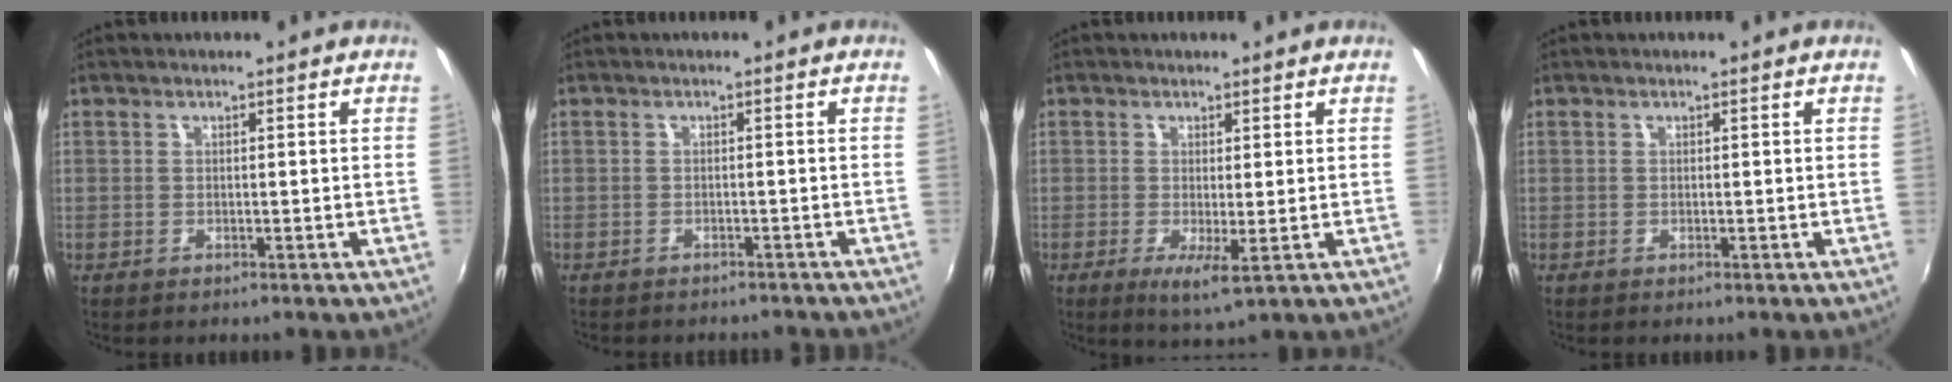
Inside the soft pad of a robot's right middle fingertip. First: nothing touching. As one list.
[{"total": 4.9, "force": [-4.5, 1.5, 1.5], "torque": [-0.035, -0.012, -0.059]}, {"total": 3.6, "force": [-0.7, 0.9, 3.4], "torque": [-0.064, -0.015, -0.010]}, {"total": 0.0}]